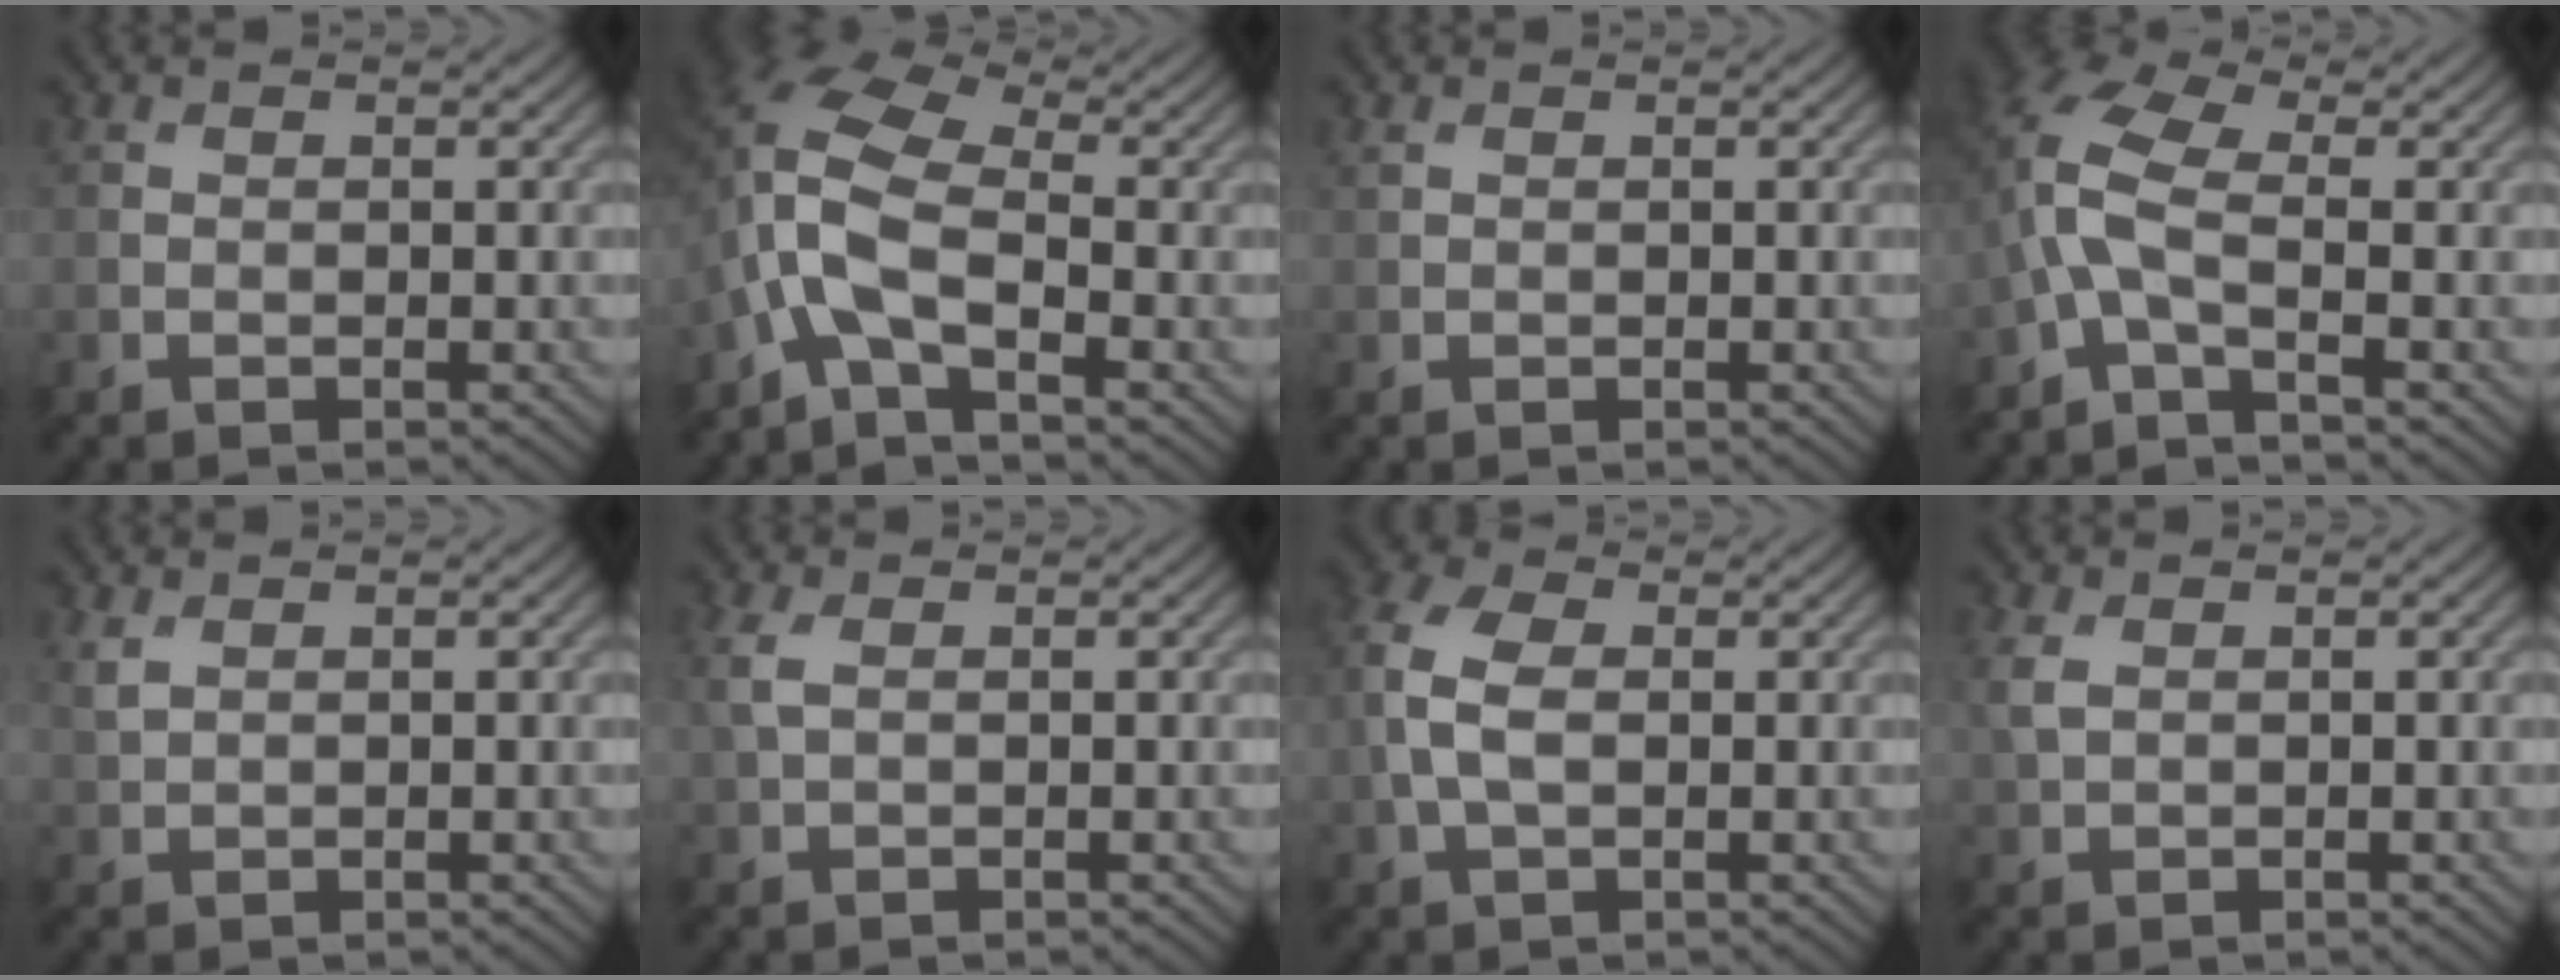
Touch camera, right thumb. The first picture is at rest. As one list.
[{"total": 9.4, "force": [-2.6, 4.2, 8.0], "torque": [-0.180, 0.011, -0.080]}, {"total": 0.7, "force": [0.4, 0.3, 0.4], "torque": [-0.014, 0.001, 0.011]}, {"total": 6.6, "force": [-1.4, 2.4, 6.0], "torque": [-0.144, 0.015, -0.053]}, {"total": 1.8, "force": [1.1, 0.9, 1.0], "torque": [-0.035, 0.000, 0.029]}, {"total": 2.7, "force": [0.8, 1.5, 2.1], "torque": [-0.066, 0.006, 0.016]}, {"total": 6.9, "force": [0.3, 4.2, 5.4], "torque": [-0.157, 0.007, -0.001]}, {"total": 2.6, "force": [0.9, 1.6, 1.9], "torque": [-0.061, 0.004, 0.019]}]